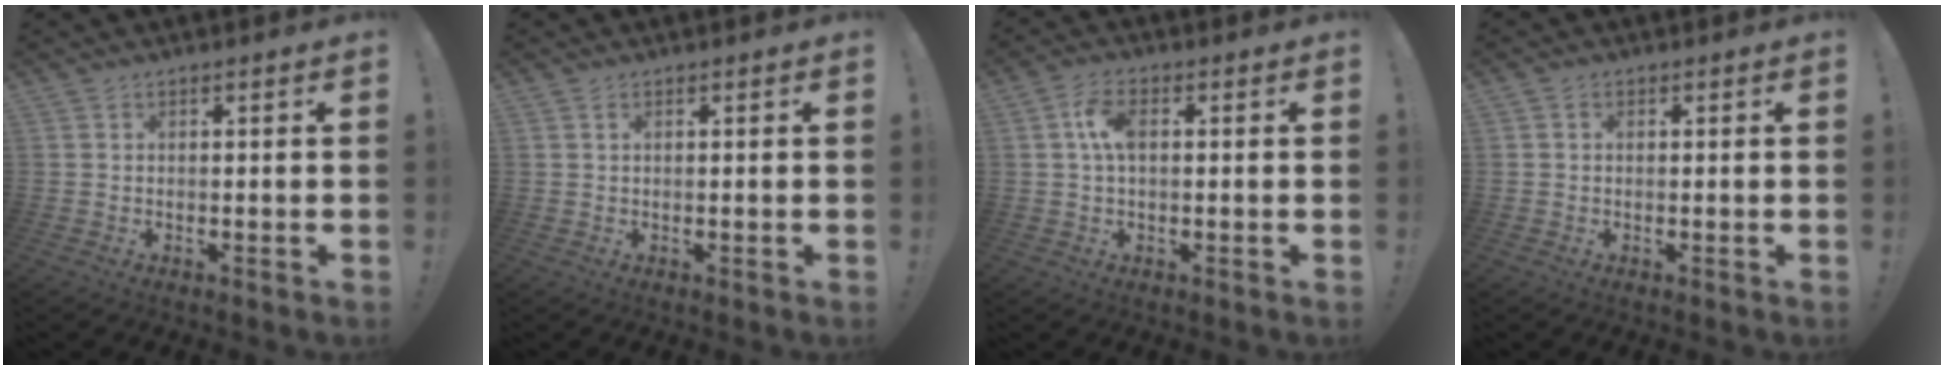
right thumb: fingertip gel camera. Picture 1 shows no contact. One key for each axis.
{"total": 0.8, "fx": 0.6, "fy": 0.4, "fz": 0.5, "tx": -0.002, "ty": -0.002, "tz": 0.009}
{"total": 6.4, "fx": 1.1, "fy": 3.5, "fz": 5.3, "tx": -0.090, "ty": 0.005, "tz": 0.016}
{"total": 0.8, "fx": 0.1, "fy": 0.8, "fz": 0.2, "tx": -0.004, "ty": 0.004, "tz": 0.001}